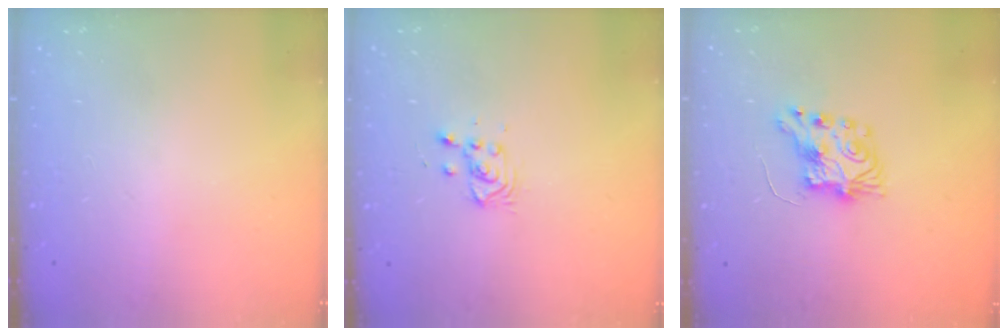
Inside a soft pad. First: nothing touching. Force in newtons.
{"total": 3.3, "press": 3.3, "slide": 0.2}
{"total": 7.8, "press": 7.7, "slide": 0.4}